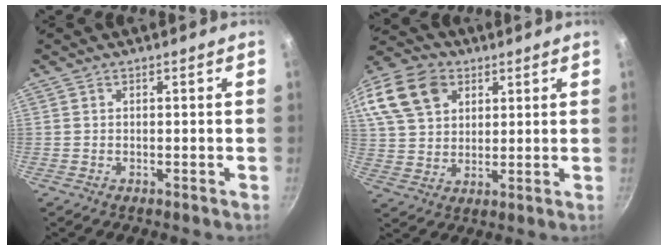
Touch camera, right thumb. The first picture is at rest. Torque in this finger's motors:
{"motor_torque": [0.48, 3.27, 0.77, -0.14, 0.09]}